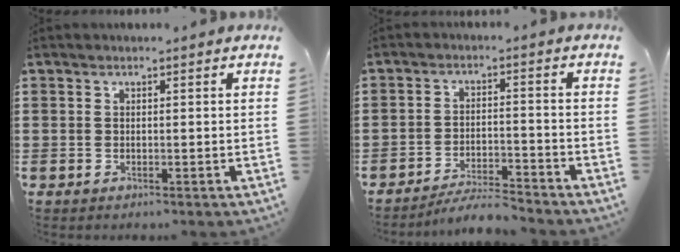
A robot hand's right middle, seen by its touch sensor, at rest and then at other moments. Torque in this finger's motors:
{"motor_torque": [0.07, 0.06, 0.00, 0.04]}